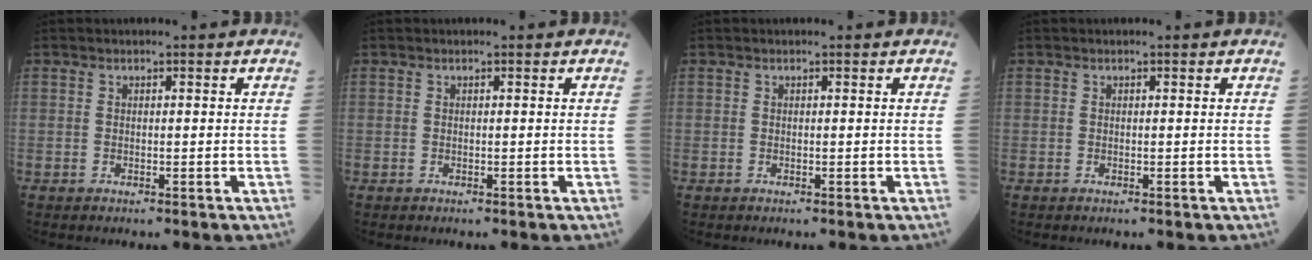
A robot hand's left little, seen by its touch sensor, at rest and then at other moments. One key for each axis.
{"total": 0.0}
{"total": 0.0}
{"total": 0.0}